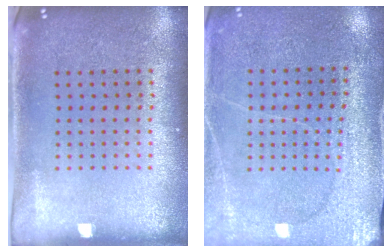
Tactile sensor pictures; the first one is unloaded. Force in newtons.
{"total": 2.7, "press": 2.7, "slide": 0.4}